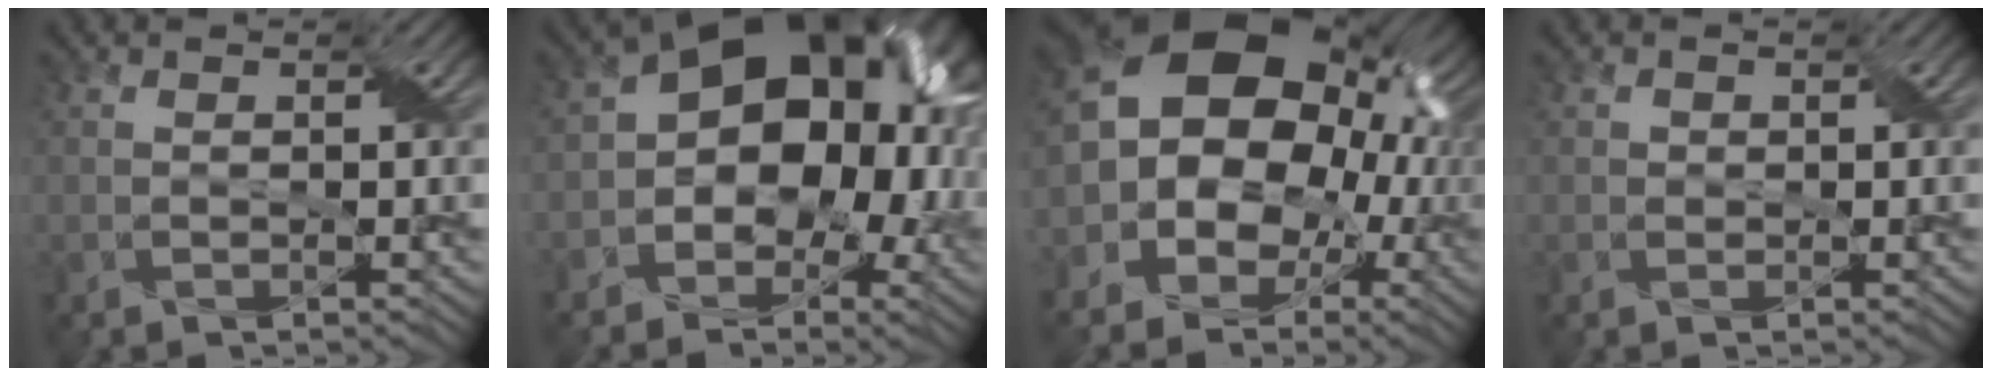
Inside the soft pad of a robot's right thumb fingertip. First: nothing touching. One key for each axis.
{"total": 16.9, "fx": 0.1, "fy": 12.1, "fz": 11.7, "tx": -0.123, "ty": 0.006, "tz": -0.016}
{"total": 20.6, "fx": 1.2, "fy": 17.3, "fz": 11.1, "tx": -0.196, "ty": 0.006, "tz": -0.019}
{"total": 0.7, "fx": 0.1, "fy": 0.7, "fz": 0.0, "tx": -0.001, "ty": -0.001, "tz": 0.000}